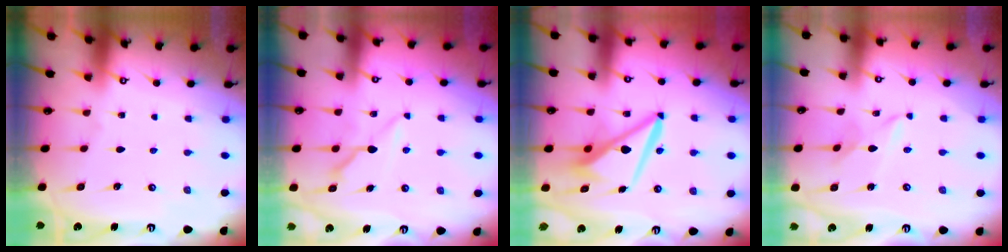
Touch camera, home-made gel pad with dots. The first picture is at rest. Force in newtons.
{"total": 7.9, "press": 7.9, "slide": 0.4}
{"total": 10.2, "press": 10.0, "slide": 1.6}
{"total": 3.4, "press": 3.4, "slide": 0.4}